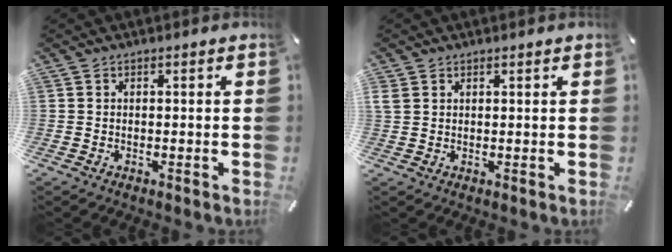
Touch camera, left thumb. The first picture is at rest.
{"total": 1.7, "force": [1.1, 1.2, 0.6], "torque": [-0.014, 0.000, 0.021]}